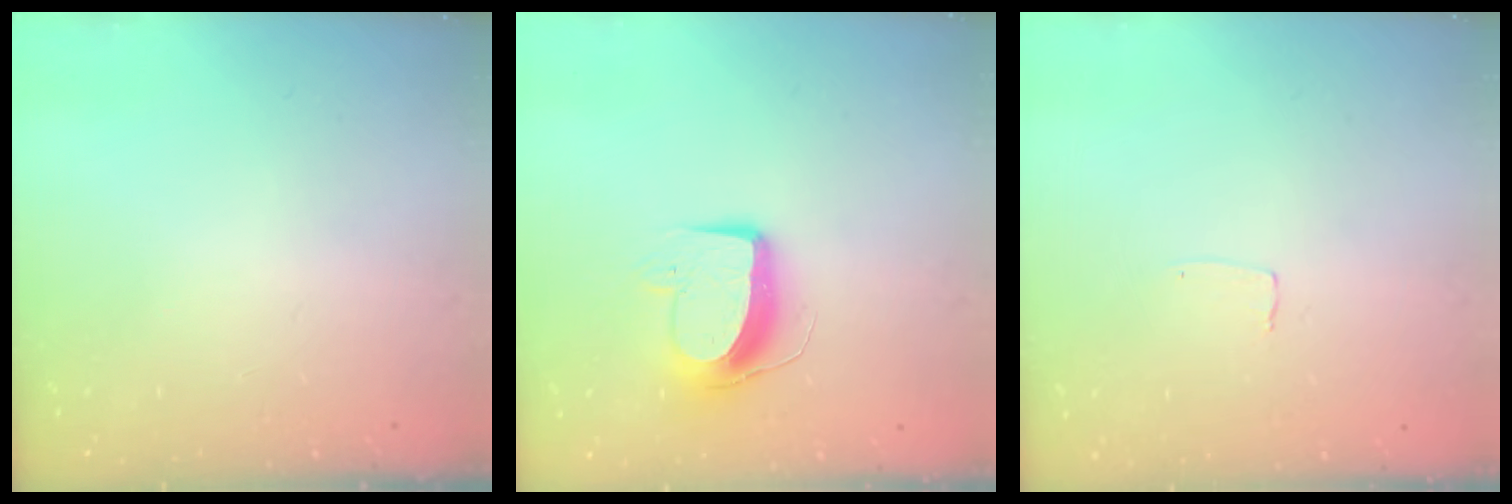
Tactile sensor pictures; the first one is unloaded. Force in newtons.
{"total": 12.1, "press": 12.1, "slide": 1.0}
{"total": 3.0, "press": 3.0, "slide": 0.2}